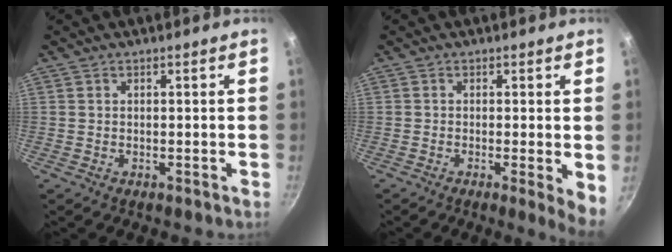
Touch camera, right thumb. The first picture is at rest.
{"total": 4.6, "force": [-0.6, 0.8, 4.5], "torque": [-0.057, -0.010, -0.010]}